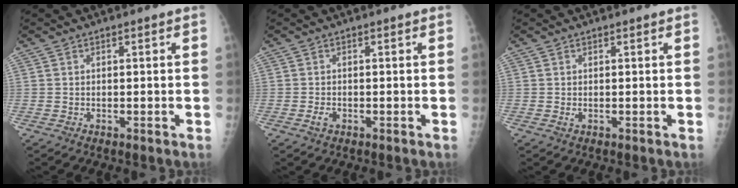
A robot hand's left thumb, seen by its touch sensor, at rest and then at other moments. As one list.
[{"total": 1.3, "force": [-0.5, 0.8, 0.9], "torque": [-0.017, 0.000, -0.010]}, {"total": 0.7, "force": [0.2, 0.3, 0.6], "torque": [-0.012, 0.003, 0.004]}]